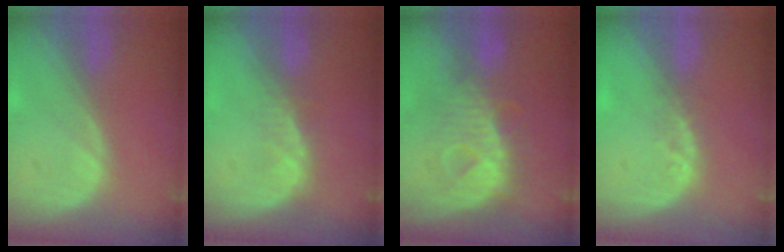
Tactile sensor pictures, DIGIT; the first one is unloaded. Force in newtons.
{"total": 2.8, "press": 2.3, "slide": 1.7}
{"total": 8.2, "press": 8.2, "slide": 0.7}
{"total": 2.1, "press": 1.8, "slide": 1.1}